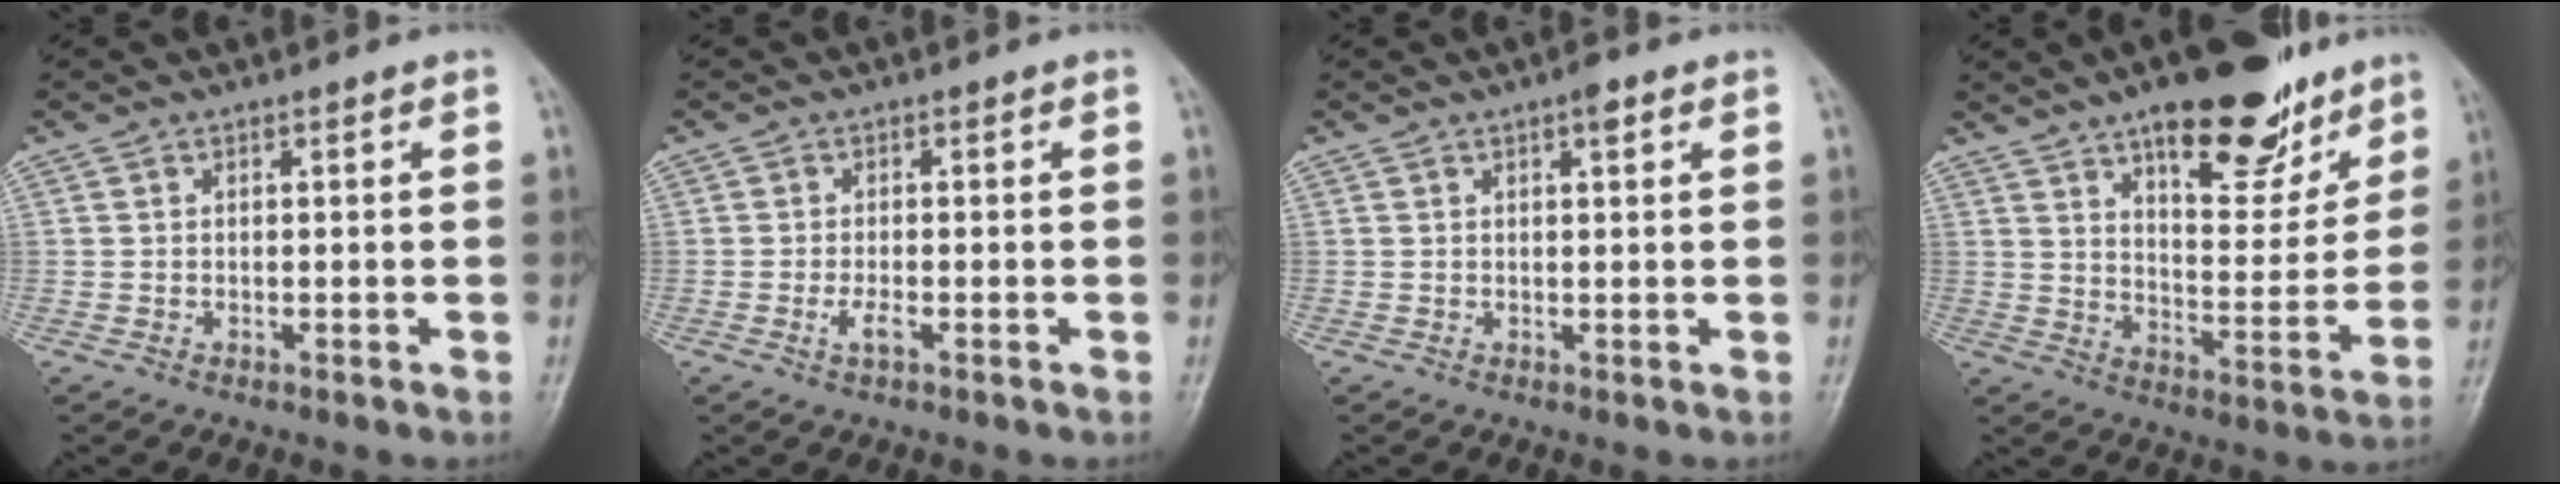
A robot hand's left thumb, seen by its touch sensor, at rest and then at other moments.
{"total": 2.1, "force": [-0.9, 0.8, 1.8], "torque": [-0.038, 0.001, -0.018]}
{"total": 2.2, "force": [1.1, 0.7, 1.7], "torque": [-0.021, -0.001, 0.013]}
{"total": 19.7, "force": [12.7, 7.8, 13.0], "torque": [-0.137, -0.067, 0.195]}